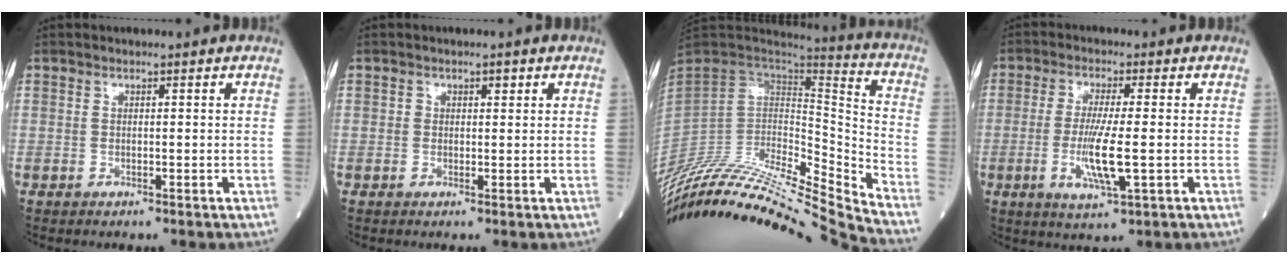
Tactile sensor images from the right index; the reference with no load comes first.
{"total": 1.1, "force": [0.5, 0.7, 0.6], "torque": [-0.005, 0.003, 0.006]}
{"total": 30.6, "force": [-28.4, -0.5, 11.2], "torque": [-0.187, -0.028, -0.452]}
{"total": 7.5, "force": [-1.4, 0.4, 7.4], "torque": [-0.147, -0.017, -0.028]}